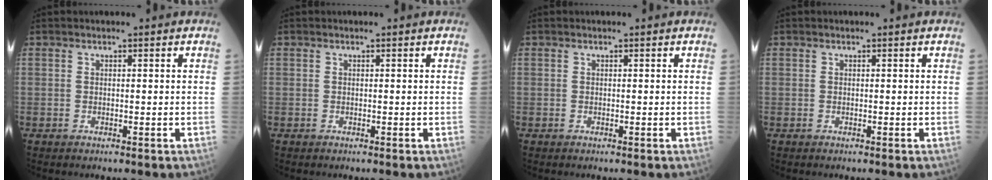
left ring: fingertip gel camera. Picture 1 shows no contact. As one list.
[{"total": 0.0}, {"total": 0.0}, {"total": 0.0}]